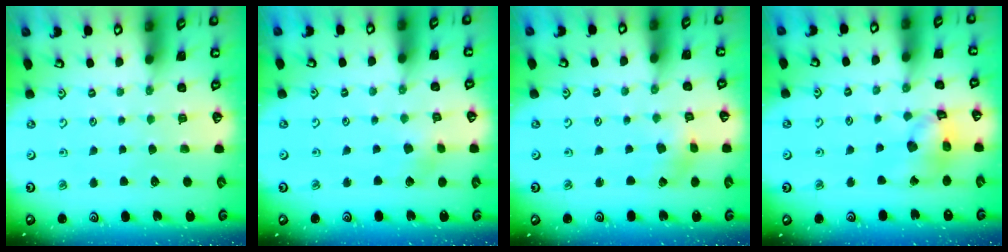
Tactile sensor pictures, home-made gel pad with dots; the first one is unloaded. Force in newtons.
{"total": 3.4, "press": 3.3, "slide": 0.4}
{"total": 1.2, "press": 1.2, "slide": 0.2}
{"total": 12.7, "press": 12.6, "slide": 1.5}